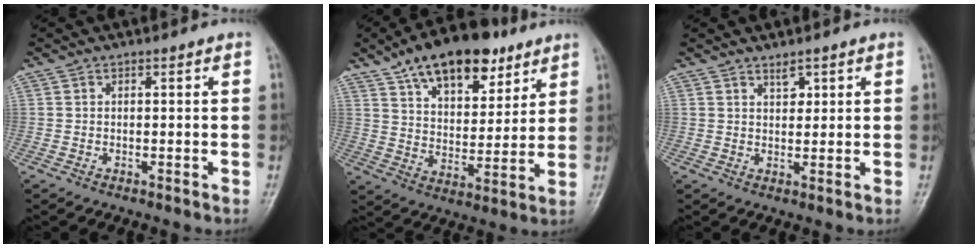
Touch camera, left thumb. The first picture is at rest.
{"total": 18.3, "force": [11.5, 9.3, 10.9], "torque": [-0.135, -0.035, 0.189]}
{"total": 2.2, "force": [1.5, 1.1, 1.1], "torque": [-0.008, -0.011, 0.026]}